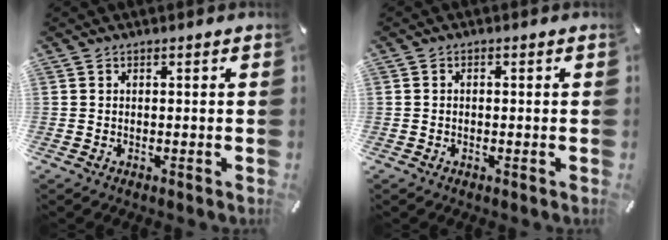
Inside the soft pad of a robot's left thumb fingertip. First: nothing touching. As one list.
[{"total": 0.7, "force": [-0.3, 0.5, 0.4], "torque": [-0.008, 0.002, -0.006]}]